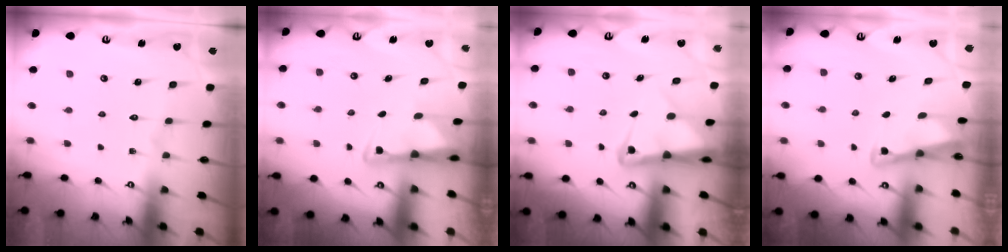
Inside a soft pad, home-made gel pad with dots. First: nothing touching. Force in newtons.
{"total": 2.9, "press": 2.8, "slide": 0.6}
{"total": 4.3, "press": 4.2, "slide": 0.5}
{"total": 2.8, "press": 2.8, "slide": 0.4}